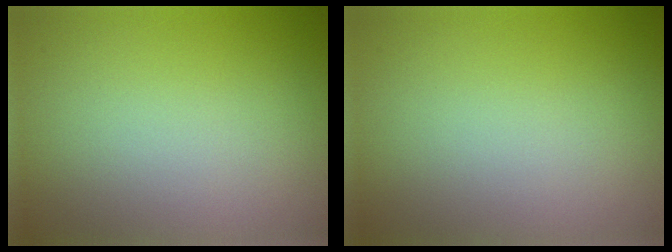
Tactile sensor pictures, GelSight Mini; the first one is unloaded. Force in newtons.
{"total": 0.0}